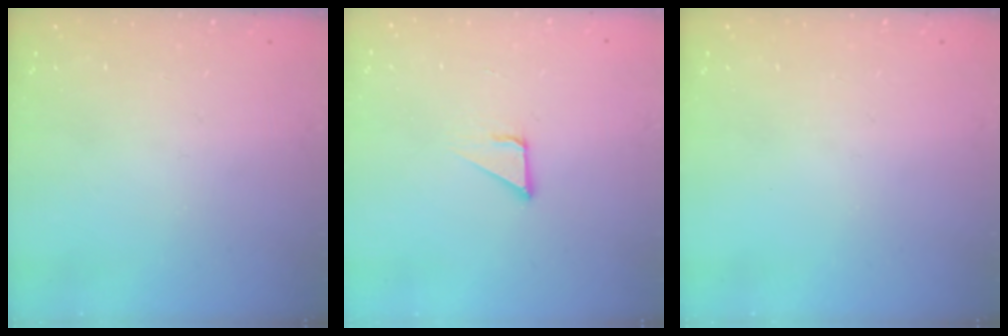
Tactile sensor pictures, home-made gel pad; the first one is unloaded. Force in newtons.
{"total": 2.1, "press": 2.1, "slide": 0.0}
{"total": 0.0}